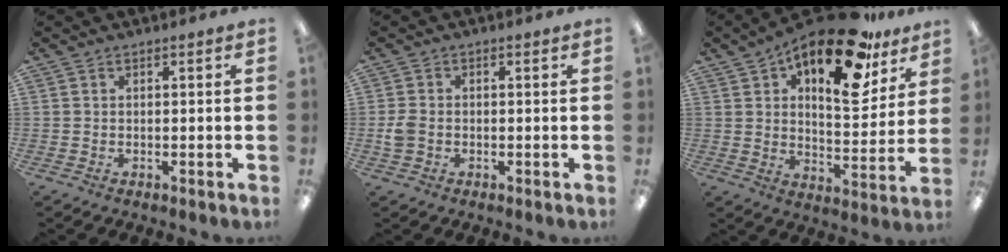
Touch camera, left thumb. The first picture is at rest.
{"total": 3.2, "force": [-0.7, 2.4, 2.0], "torque": [-0.041, 0.003, -0.013]}
{"total": 21.9, "force": [13.5, 9.0, 14.7], "torque": [-0.209, -0.078, 0.220]}